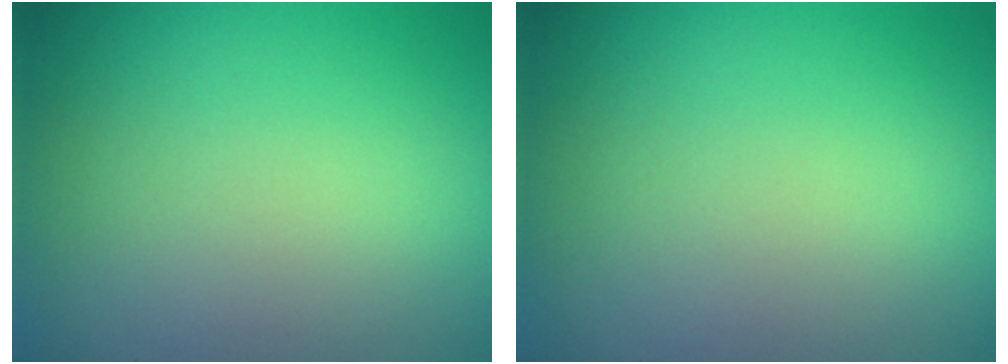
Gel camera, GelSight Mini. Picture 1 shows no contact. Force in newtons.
{"total": 0.0}